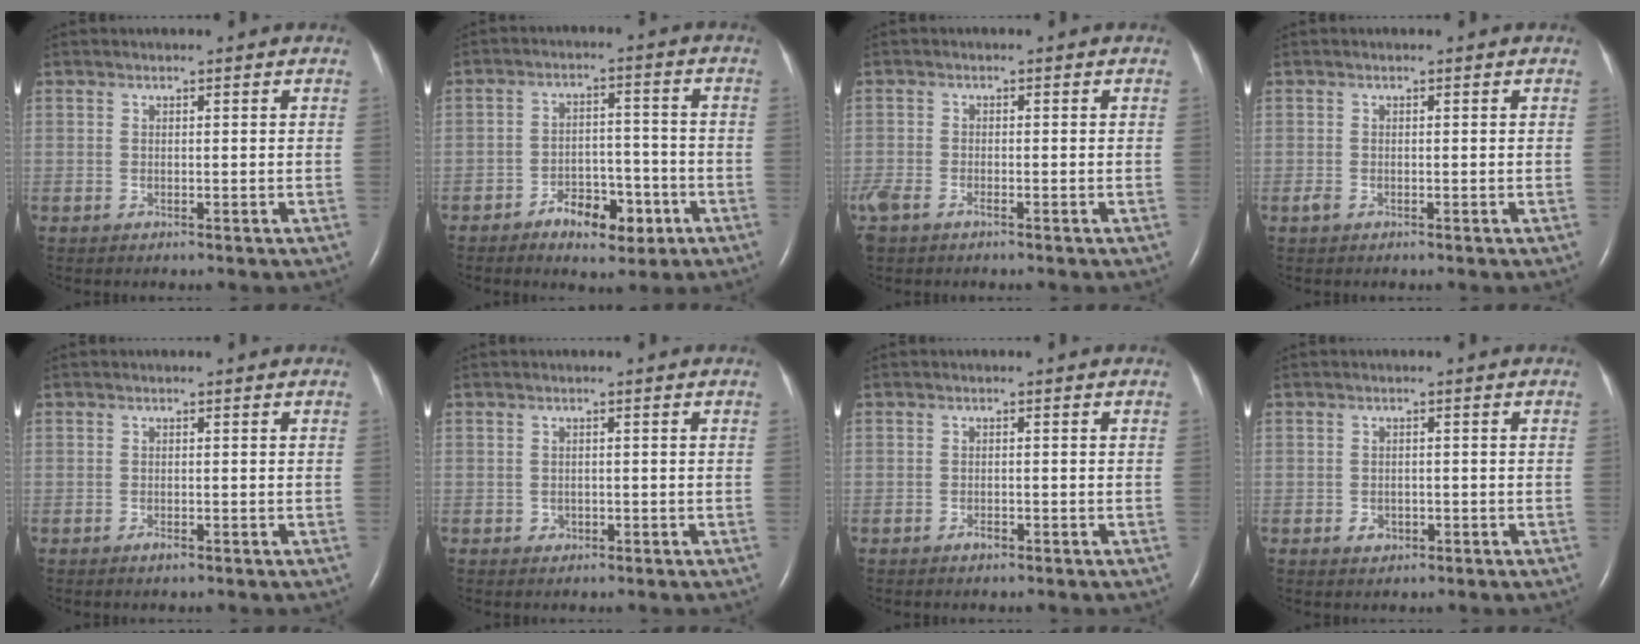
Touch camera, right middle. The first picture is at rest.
{"total": 7.4, "force": [-4.1, 3.7, 4.9], "torque": [-0.075, 0.015, -0.058]}
{"total": 5.9, "force": [-3.6, 3.1, 3.4], "torque": [-0.092, -0.010, -0.068]}
{"total": 0.7, "force": [-0.4, 0.4, 0.4], "torque": [-0.015, -0.002, -0.006]}
{"total": 0.9, "force": [-0.6, 0.3, 0.6], "torque": [-0.012, -0.001, -0.007]}
{"total": 1.0, "force": [-0.4, 0.9, 0.3], "torque": [-0.004, 0.003, -0.002]}
{"total": 1.1, "force": [-0.7, 0.5, 0.6], "torque": [-0.011, 0.001, -0.010]}
{"total": 1.9, "force": [-0.8, 1.5, 0.8], "torque": [-0.013, 0.004, -0.004]}